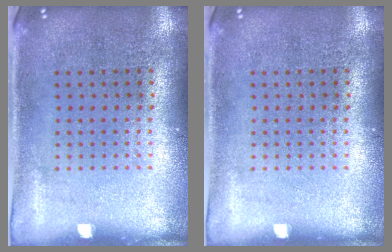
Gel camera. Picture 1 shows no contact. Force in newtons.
{"total": 0.0}